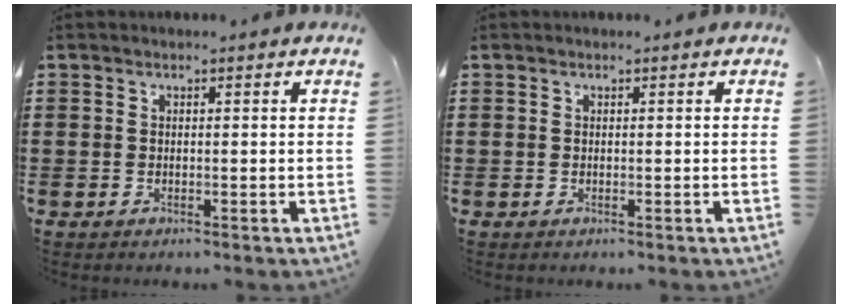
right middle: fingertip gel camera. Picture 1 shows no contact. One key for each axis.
{"total": 0.0}